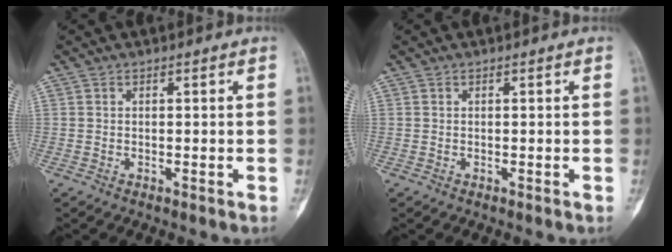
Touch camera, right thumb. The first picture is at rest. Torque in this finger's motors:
{"motor_torque": [0.76, 0.76, 0.06, 0.01, 0.00]}